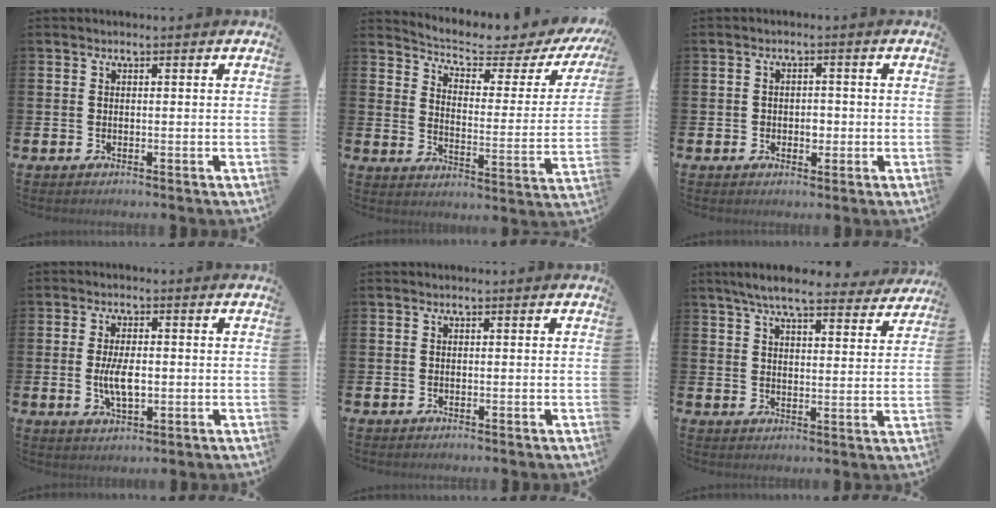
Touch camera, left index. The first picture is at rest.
{"total": 4.7, "force": [4.2, 1.0, 1.9], "torque": [-0.068, -0.035, 0.063]}
{"total": 1.8, "force": [-0.3, 1.4, 1.1], "torque": [-0.004, 0.000, -0.011]}
{"total": 4.9, "force": [-0.3, 2.3, 4.3], "torque": [-0.080, -0.002, -0.009]}
{"total": 0.0}
{"total": 7.2, "force": [6.6, 1.0, 2.9], "torque": [-0.064, -0.032, 0.113]}